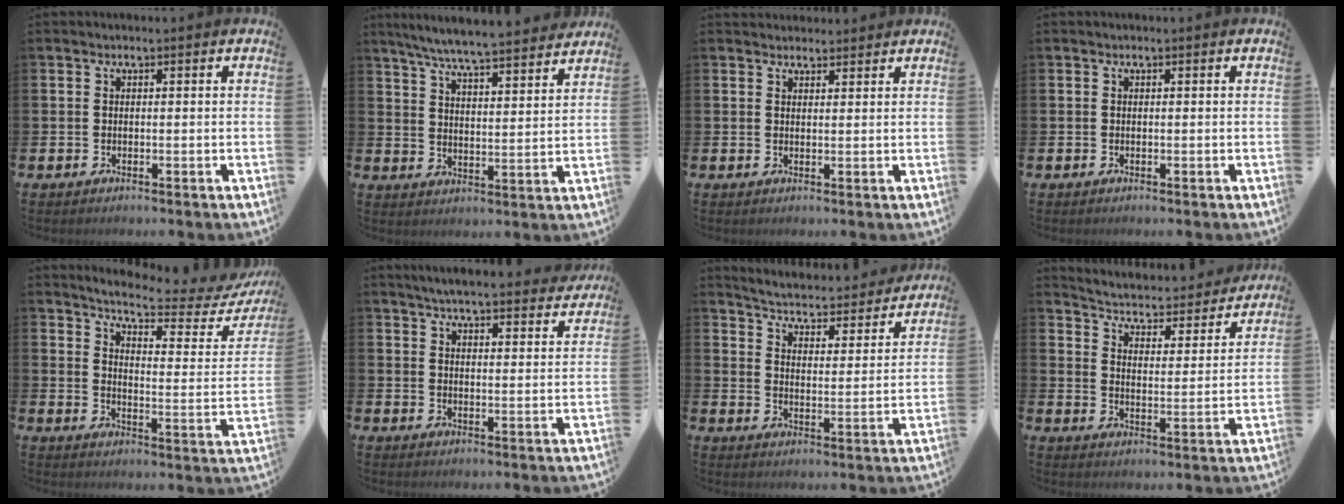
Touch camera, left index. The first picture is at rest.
{"total": 7.1, "force": [6.8, 0.0, 2.1], "torque": [-0.063, -0.046, 0.118]}
{"total": 2.1, "force": [2.0, 0.6, -0.1], "torque": [0.011, -0.008, 0.035]}
{"total": 0.0}
{"total": 5.9, "force": [5.3, 0.2, 2.6], "torque": [-0.057, -0.044, 0.081]}
{"total": 5.5, "force": [5.3, 0.2, 1.4], "torque": [-0.026, -0.032, 0.092]}
{"total": 4.6, "force": [4.5, 0.5, 0.7], "torque": [-0.038, -0.044, 0.070]}
{"total": 4.2, "force": [4.0, 1.0, 0.8], "torque": [-0.038, -0.038, 0.060]}